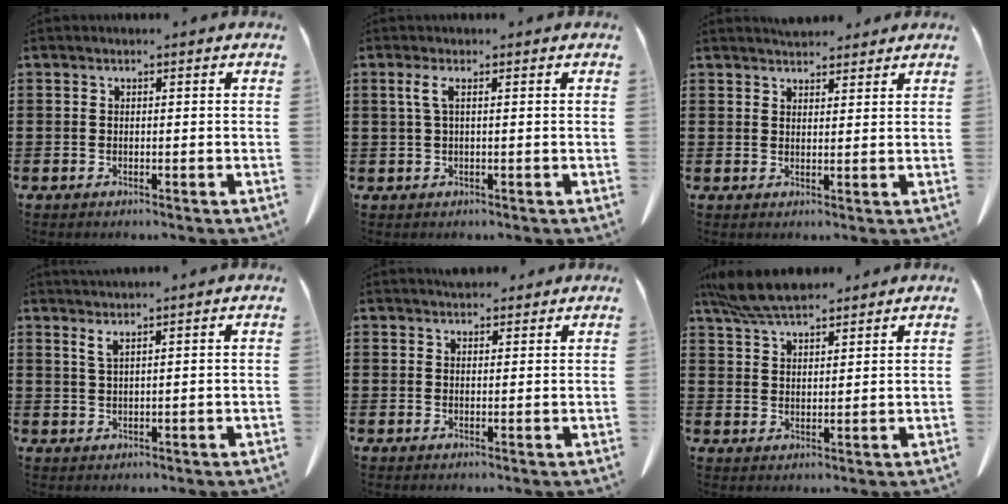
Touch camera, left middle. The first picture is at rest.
{"total": 2.0, "force": [0.5, 0.2, 2.0], "torque": [-0.048, -0.005, 0.006]}
{"total": 2.8, "force": [2.7, 0.6, 0.3], "torque": [-0.013, -0.005, 0.053]}
{"total": 2.1, "force": [1.5, 0.0, 1.4], "torque": [-0.031, -0.002, 0.029]}
{"total": 2.5, "force": [2.3, 0.7, 0.3], "torque": [-0.013, -0.004, 0.046]}
{"total": 6.8, "force": [6.0, 1.6, 2.9], "torque": [-0.074, -0.015, 0.114]}